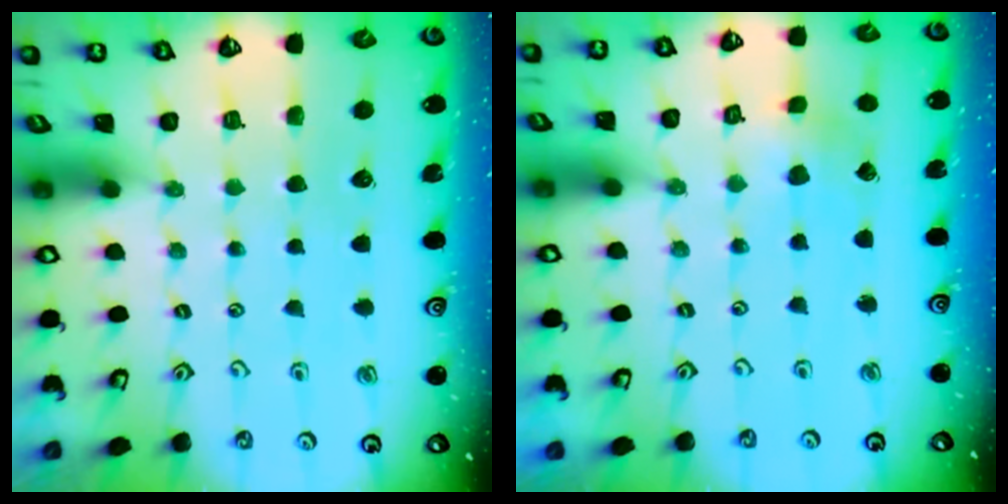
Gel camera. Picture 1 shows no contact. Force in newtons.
{"total": 2.4, "press": 2.4, "slide": 0.2}